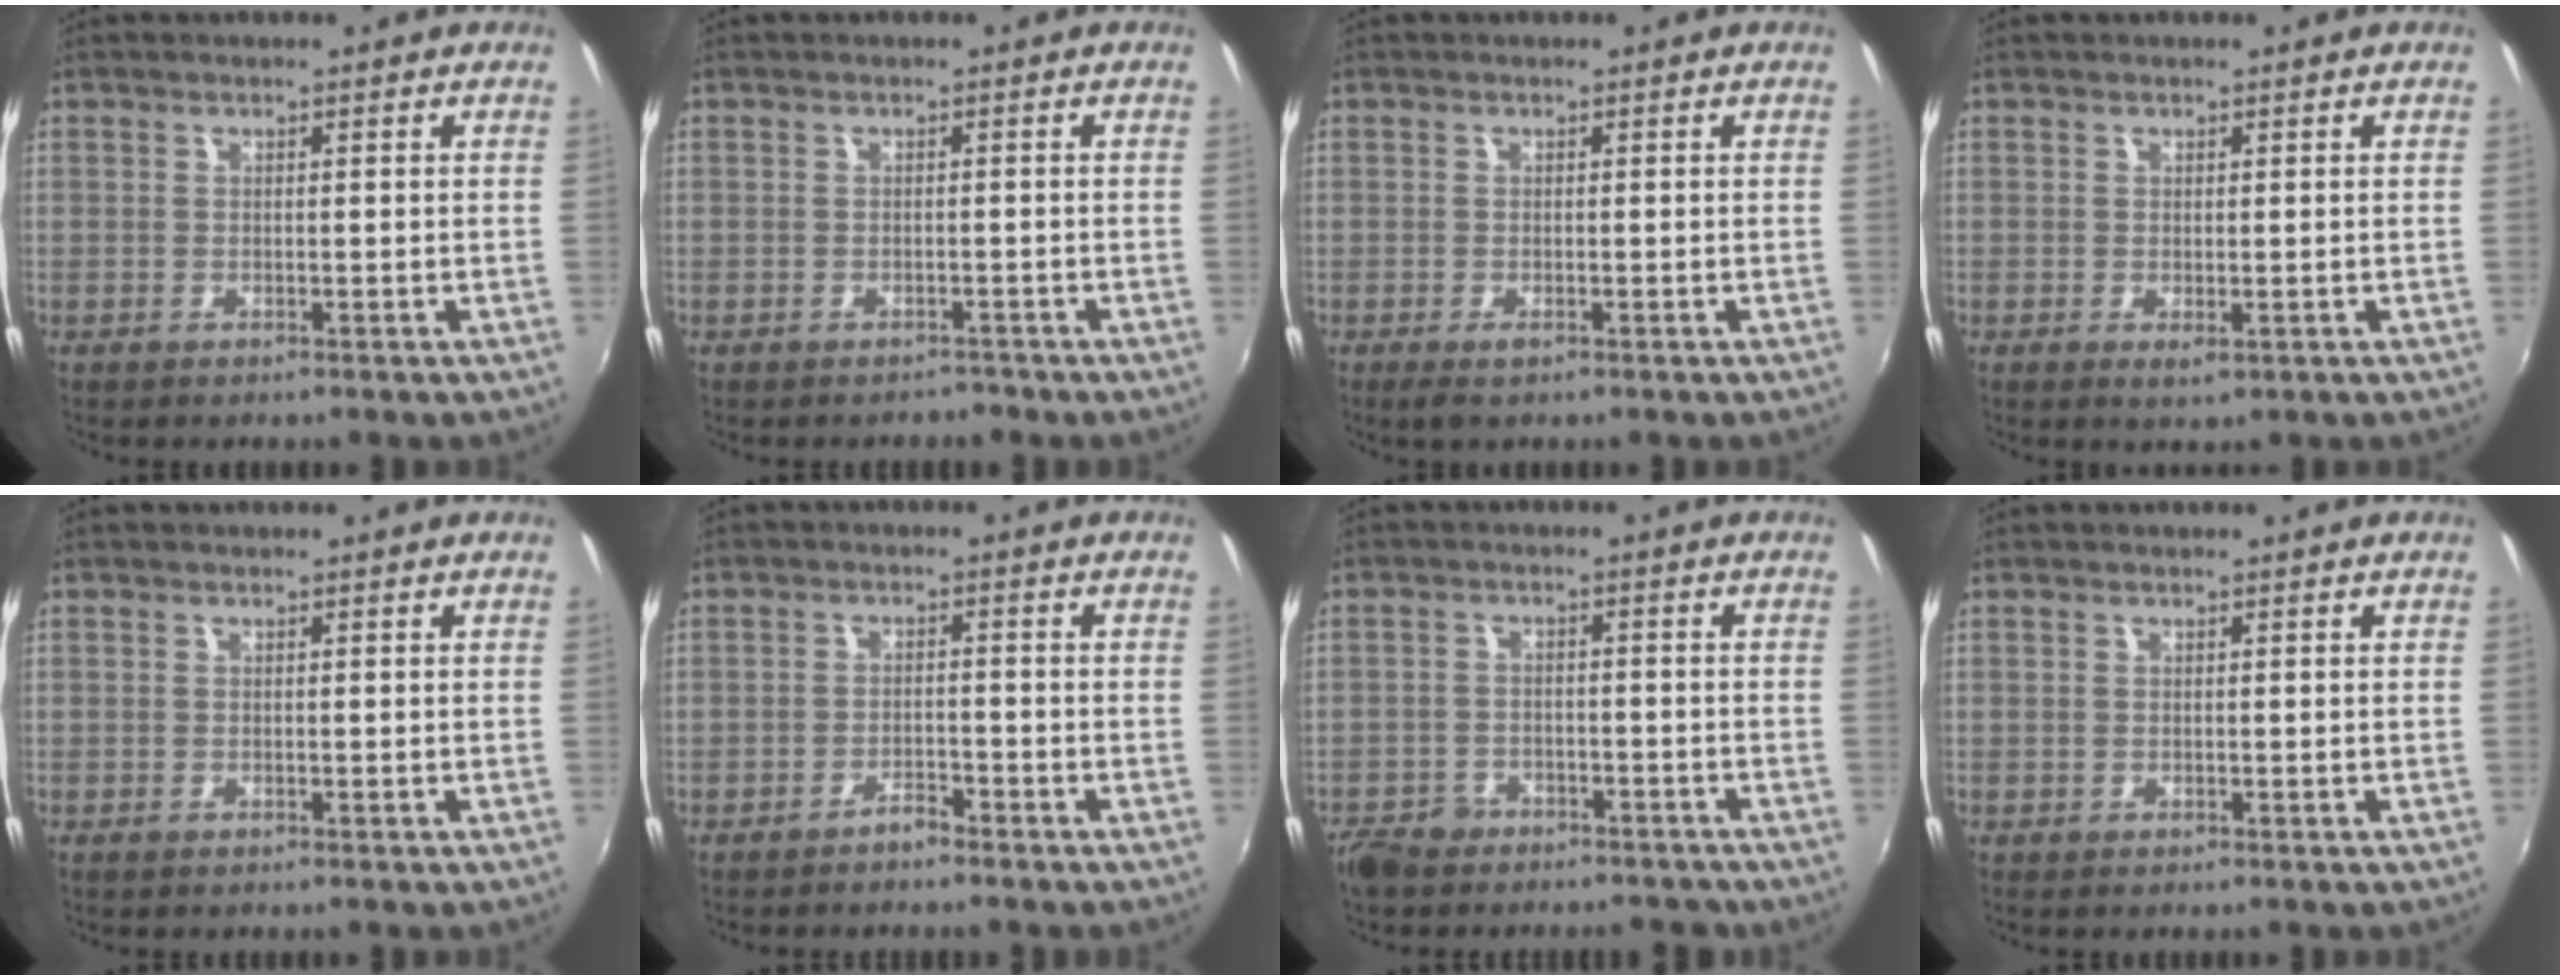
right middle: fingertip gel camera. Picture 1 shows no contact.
{"total": 1.7, "force": [-1.5, 0.9, -0.1], "torque": [0.001, -0.001, -0.018]}
{"total": 1.6, "force": [-1.0, 0.5, 1.2], "torque": [-0.022, -0.008, -0.017]}
{"total": 1.3, "force": [-0.1, 0.5, 1.2], "torque": [-0.021, -0.005, 0.000]}
{"total": 0.0}
{"total": 2.1, "force": [-2.0, 0.4, 0.6], "torque": [-0.018, 0.003, -0.030]}
{"total": 8.9, "force": [-7.1, 4.8, 2.4], "torque": [-0.071, 0.012, -0.105]}
{"total": 0.0}